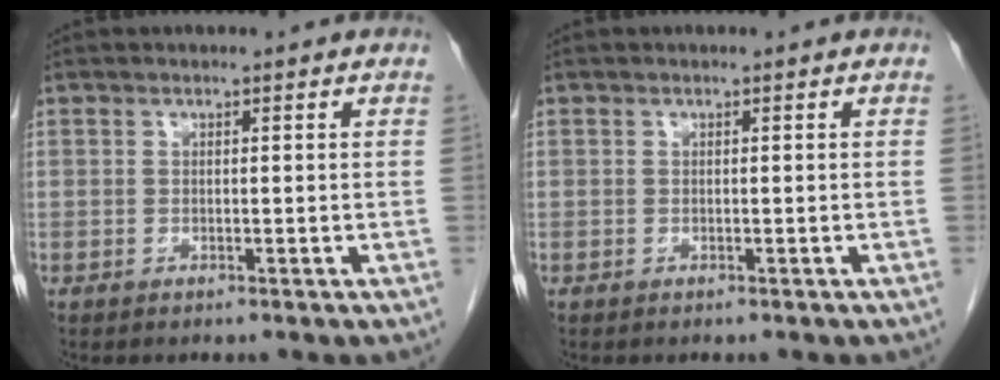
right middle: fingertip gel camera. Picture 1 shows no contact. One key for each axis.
{"total": 0.5, "fx": -0.5, "fy": 0.1, "fz": 0.1, "tx": 0.001, "ty": -0.001, "tz": -0.010}